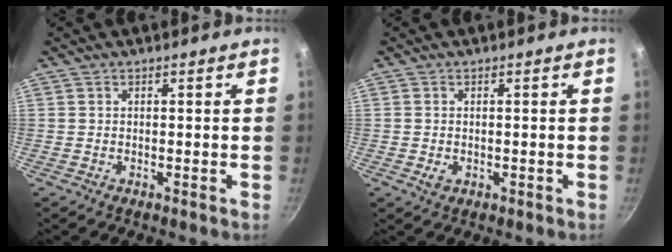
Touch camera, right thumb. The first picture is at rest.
{"total": 2.0, "force": [-0.4, 1.5, 1.2], "torque": [-0.020, -0.002, -0.004]}